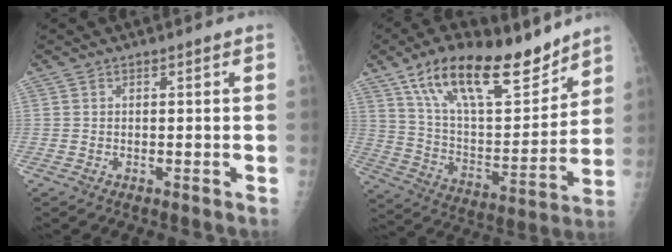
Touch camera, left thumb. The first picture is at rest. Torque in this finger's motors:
{"motor_torque": [1.33, 1.34, 1.50, -1.27, 0.17]}